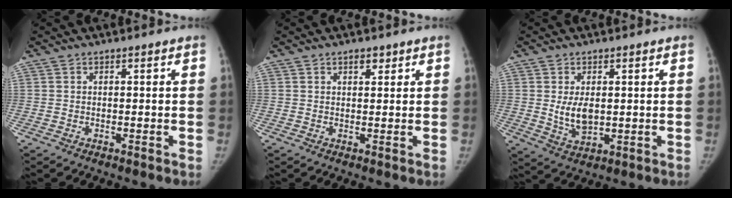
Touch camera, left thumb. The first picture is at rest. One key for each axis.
{"total": 2.0, "fx": 1.3, "fy": 1.1, "fz": 1.0, "tx": -0.004, "ty": -0.006, "tz": 0.018}
{"total": 6.0, "fx": 0.6, "fy": 3.5, "fz": 4.8, "tx": -0.076, "ty": -0.015, "tz": 0.020}